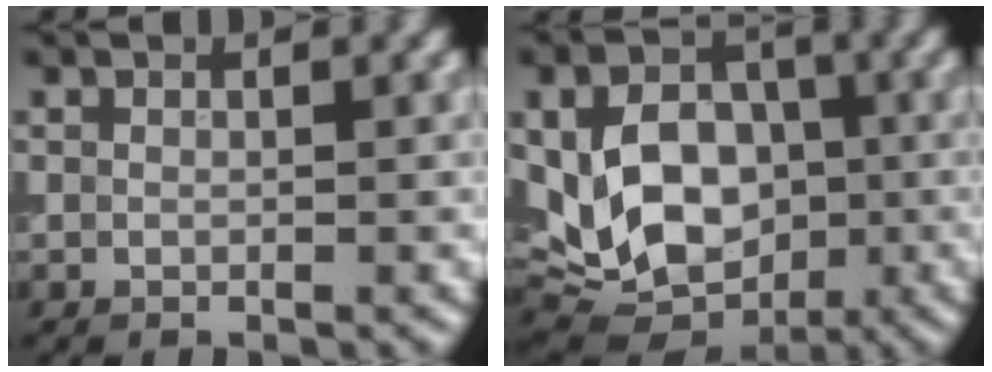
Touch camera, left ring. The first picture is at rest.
{"total": 10.4, "force": [-0.7, 7.8, 6.8], "torque": [-0.123, -0.012, -0.013]}